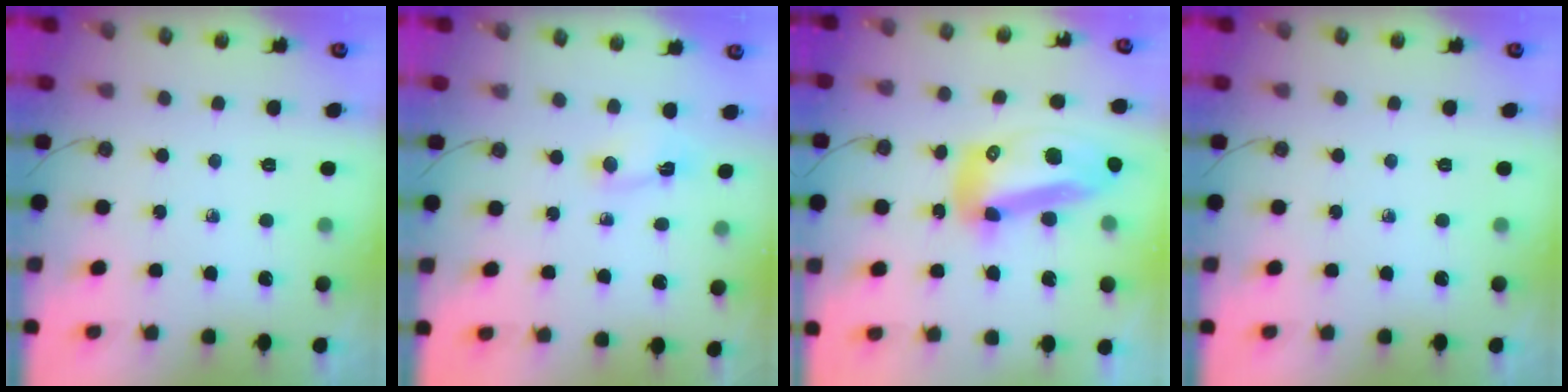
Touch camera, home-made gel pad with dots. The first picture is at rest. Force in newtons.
{"total": 1.4, "press": 1.4, "slide": 0.3}
{"total": 16.2, "press": 16.1, "slide": 1.9}
{"total": 0.0}